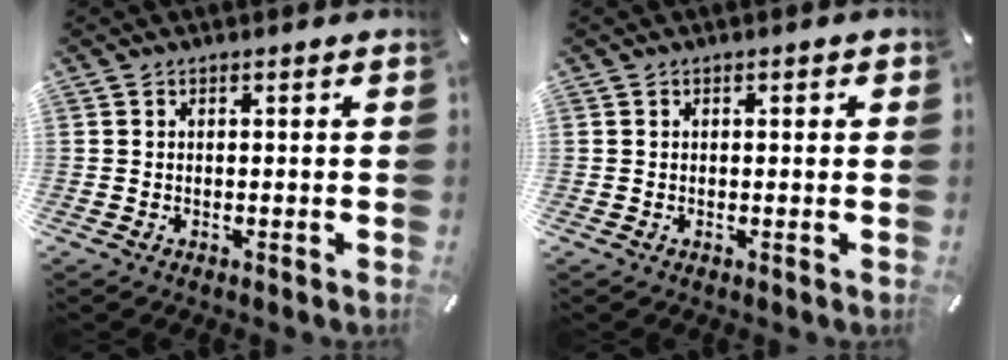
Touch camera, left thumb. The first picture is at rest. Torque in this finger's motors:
{"motor_torque": [-0.04, -0.29, 0.06, 0.11, 0.00]}